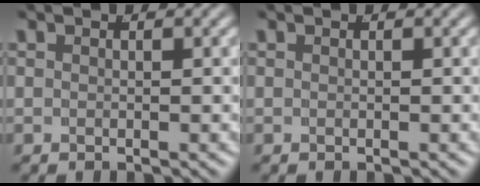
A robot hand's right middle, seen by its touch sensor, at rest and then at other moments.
{"total": 0.0}